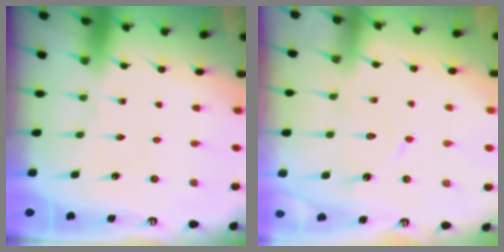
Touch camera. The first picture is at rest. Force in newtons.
{"total": 7.5, "press": 7.5, "slide": 0.6}